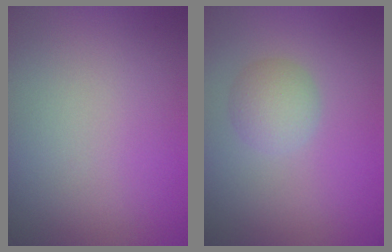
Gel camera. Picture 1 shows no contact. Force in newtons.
{"total": 2.5, "press": 2.4, "slide": 0.2}